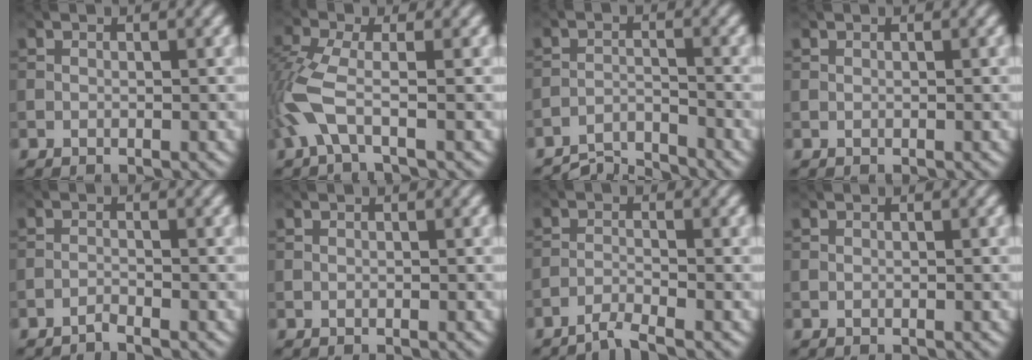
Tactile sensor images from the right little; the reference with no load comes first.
{"total": 4.2, "force": [-1.5, 1.3, 3.7], "torque": [-0.103, 0.000, -0.042]}
{"total": 4.3, "force": [-4.2, 0.5, 0.9], "torque": [-0.016, -0.004, -0.083]}
{"total": 0.0}
{"total": 0.9, "force": [-0.8, 0.0, 0.3], "torque": [-0.003, 0.005, -0.022]}
{"total": 0.0}
{"total": 2.0, "force": [-1.7, 0.1, 1.1], "torque": [-0.017, 0.000, -0.044]}
{"total": 0.0}